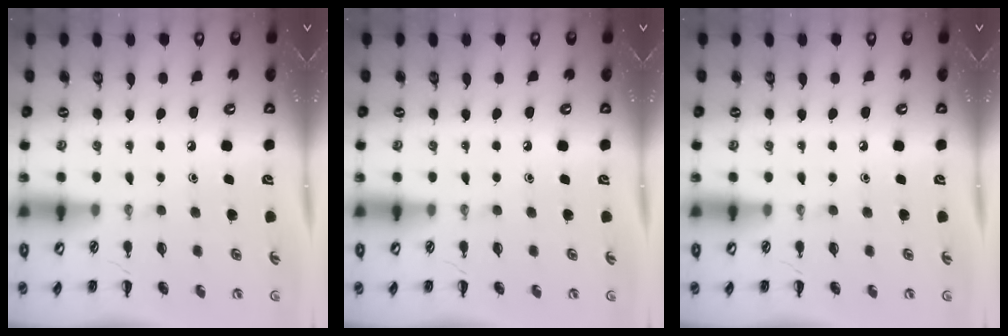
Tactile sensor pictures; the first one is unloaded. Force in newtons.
{"total": 0.0}
{"total": 0.0}